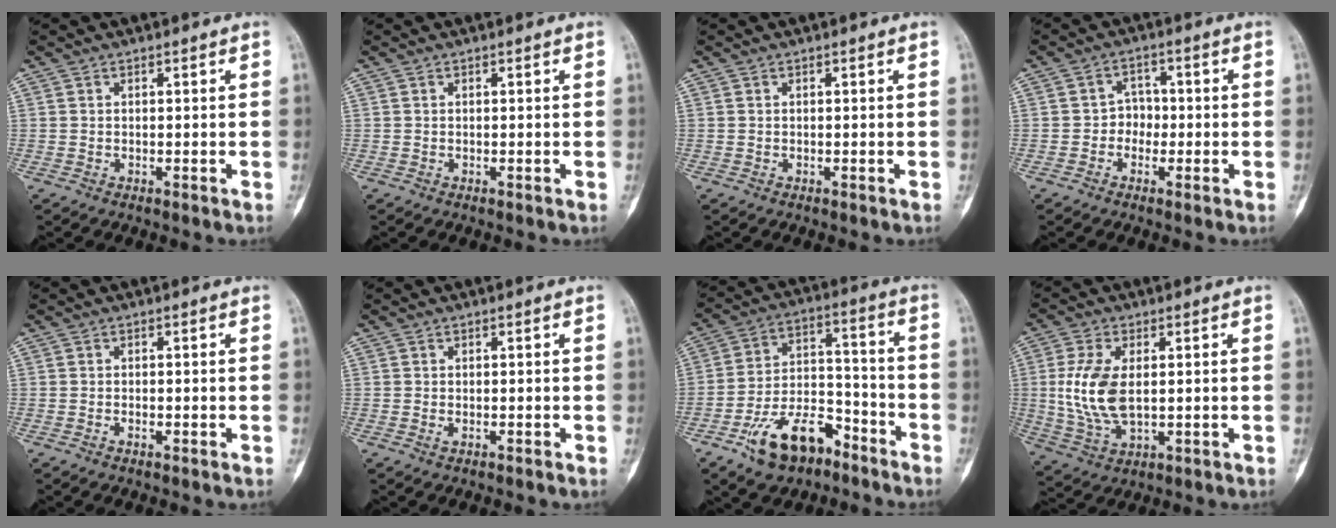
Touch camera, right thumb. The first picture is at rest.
{"total": 0.0}
{"total": 0.0}
{"total": 3.4, "force": [-1.0, 3.0, 1.3], "torque": [0.012, 0.013, -0.027]}
{"total": 0.7, "force": [-0.4, 0.3, 0.5], "torque": [-0.013, 0.004, -0.008]}
{"total": 0.6, "force": [-0.3, 0.2, 0.4], "torque": [-0.011, 0.000, -0.005]}
{"total": 14.4, "force": [-9.0, 7.6, 8.4], "torque": [-0.125, 0.074, -0.158]}
{"total": 10.6, "force": [0.8, 5.7, 9.0], "torque": [-0.193, -0.009, 0.023]}